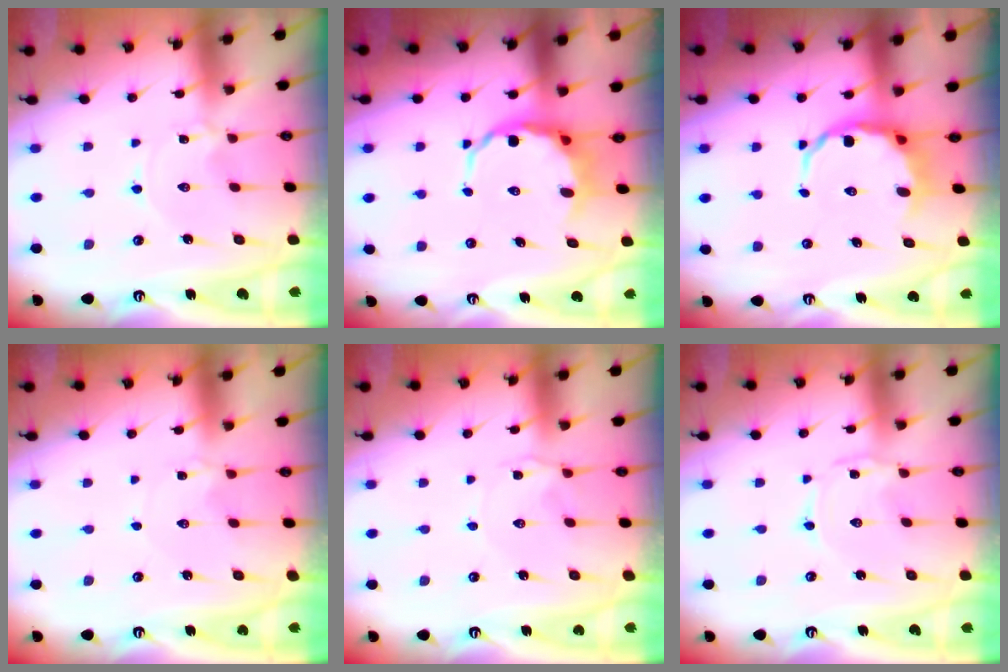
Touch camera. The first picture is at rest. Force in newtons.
{"total": 7.8, "press": 7.5, "slide": 2.0}
{"total": 8.2, "press": 7.8, "slide": 2.6}
{"total": 1.8, "press": 1.8, "slide": 0.3}
{"total": 2.7, "press": 2.6, "slide": 0.4}
{"total": 0.5, "press": 0.5, "slide": 0.1}